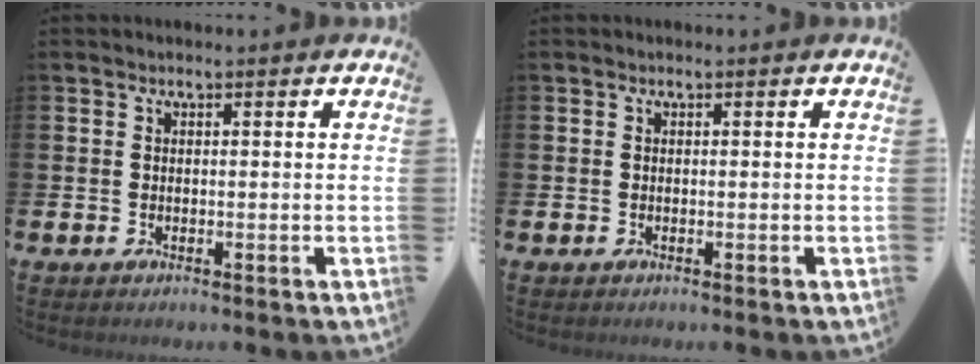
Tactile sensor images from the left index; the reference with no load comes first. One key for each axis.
{"total": 0.0}